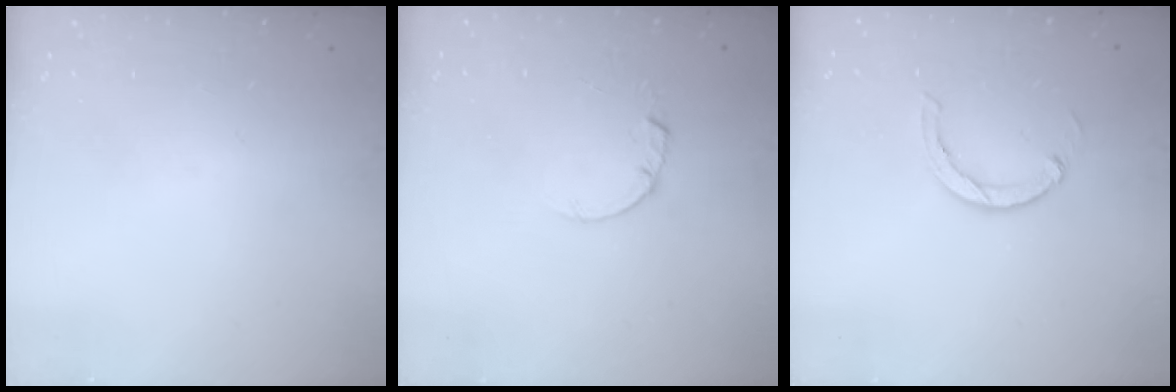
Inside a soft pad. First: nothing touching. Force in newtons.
{"total": 1.5, "press": 1.5, "slide": 0.3}
{"total": 3.0, "press": 3.0, "slide": 0.1}